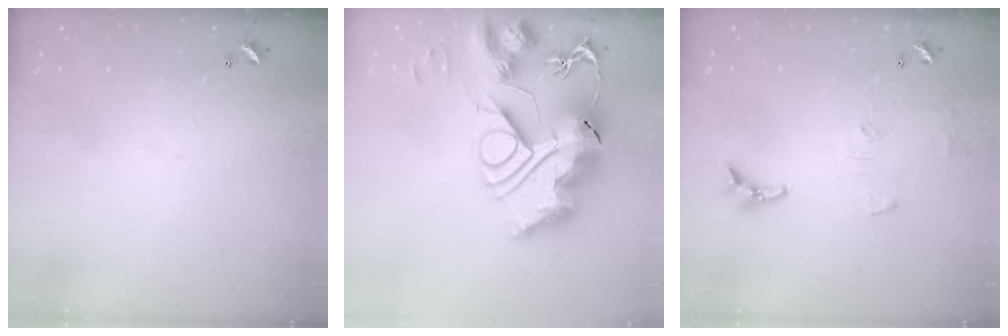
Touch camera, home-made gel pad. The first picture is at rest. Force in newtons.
{"total": 0.7, "press": 0.7, "slide": 0.0}
{"total": 8.7, "press": 8.7, "slide": 0.6}